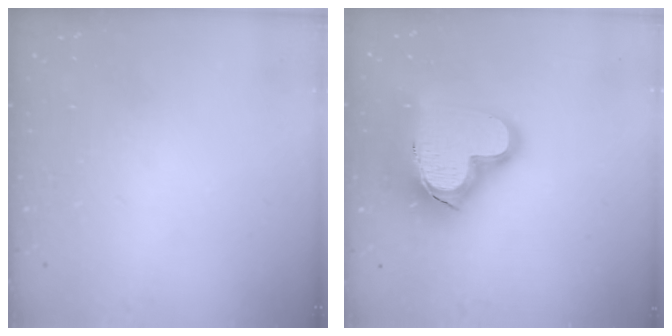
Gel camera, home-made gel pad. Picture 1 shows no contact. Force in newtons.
{"total": 20.9, "press": 20.8, "slide": 1.9}